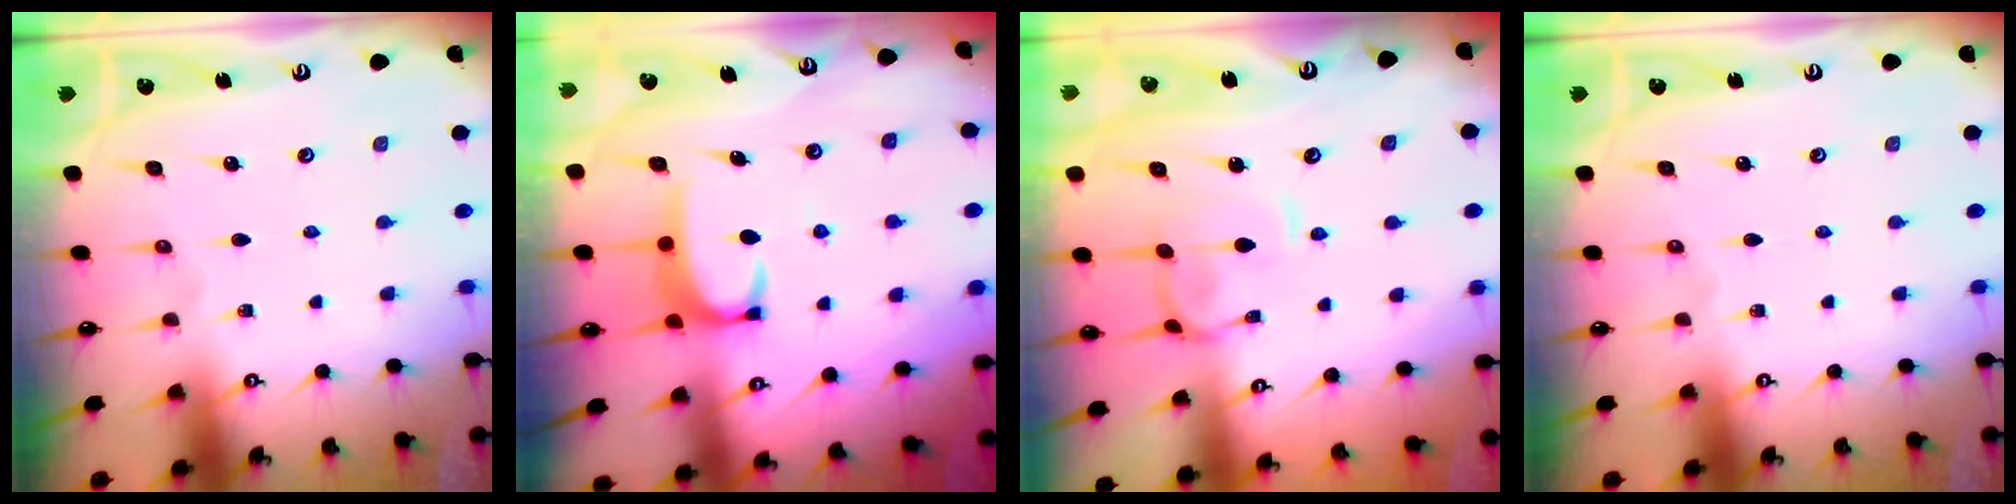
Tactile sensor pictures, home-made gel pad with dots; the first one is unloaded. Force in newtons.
{"total": 2.9, "press": 2.8, "slide": 0.5}
{"total": 2.2, "press": 2.0, "slide": 0.7}
{"total": 0.0}